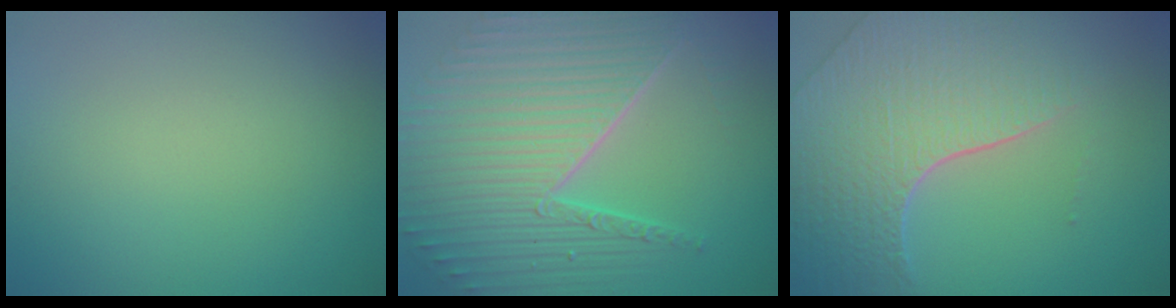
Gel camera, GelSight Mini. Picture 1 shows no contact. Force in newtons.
{"total": 10.6, "press": 6.8, "slide": 8.1}
{"total": 8.0, "press": 5.7, "slide": 5.7}